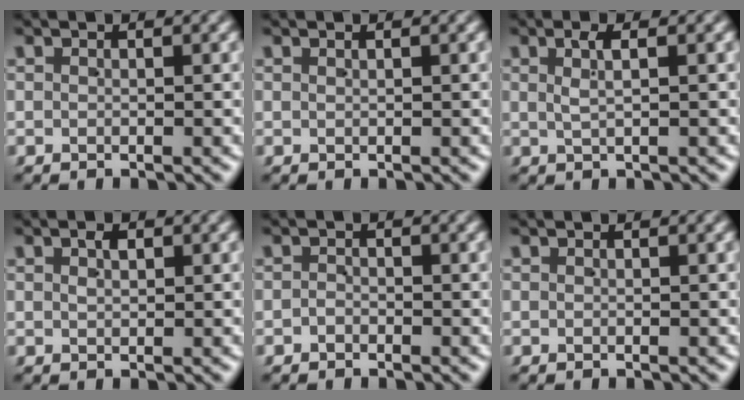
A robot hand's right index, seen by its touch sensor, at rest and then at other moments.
{"total": 0.0}
{"total": 1.9, "force": [0.6, 0.2, 1.8], "torque": [-0.029, 0.003, 0.012]}
{"total": 1.2, "force": [0.4, 0.6, 0.9], "torque": [-0.010, -0.001, 0.009]}
{"total": 1.0, "force": [-0.9, 0.3, -0.2], "torque": [0.008, -0.004, -0.017]}
{"total": 0.0}